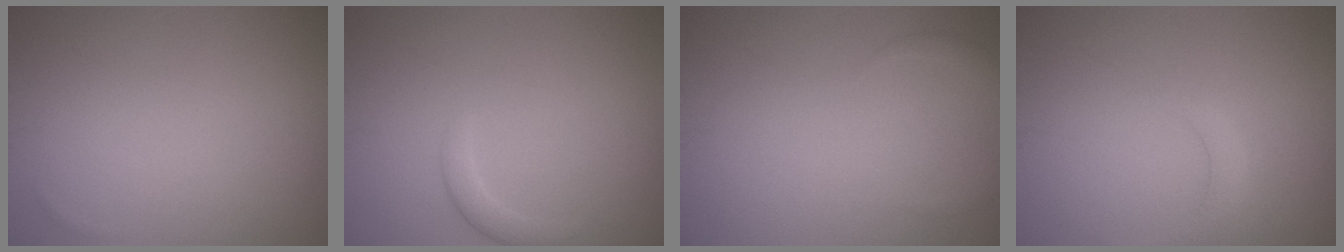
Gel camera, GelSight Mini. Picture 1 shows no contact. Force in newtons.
{"total": 1.2, "press": 1.2, "slide": 0.1}
{"total": 1.5, "press": 1.5, "slide": 0.2}
{"total": 1.5, "press": 1.5, "slide": 0.1}